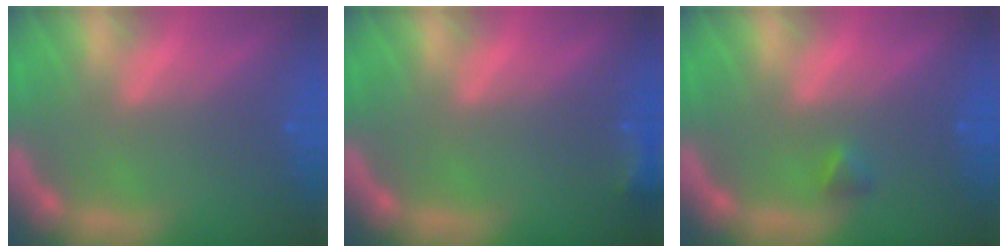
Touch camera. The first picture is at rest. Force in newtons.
{"total": 1.9}
{"total": 0.9}